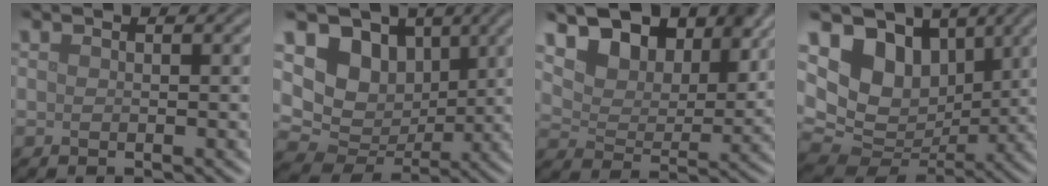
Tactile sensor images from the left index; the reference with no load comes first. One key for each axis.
{"total": 8.8, "fx": 2.7, "fy": 6.9, "fz": 4.7, "tx": -0.078, "ty": -0.013, "tz": 0.040}
{"total": 11.1, "fx": 7.2, "fy": 6.1, "fz": 5.8, "tx": -0.113, "ty": 0.004, "tz": 0.112}
{"total": 11.2, "fx": 4.3, "fy": 8.1, "fz": 6.4, "tx": -0.121, "ty": 0.011, "tz": 0.073}